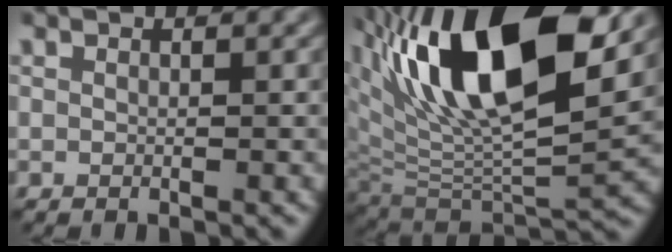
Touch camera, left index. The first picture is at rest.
{"total": 15.2, "force": [7.3, 6.1, 11.9], "torque": [-0.203, 0.008, 0.126]}